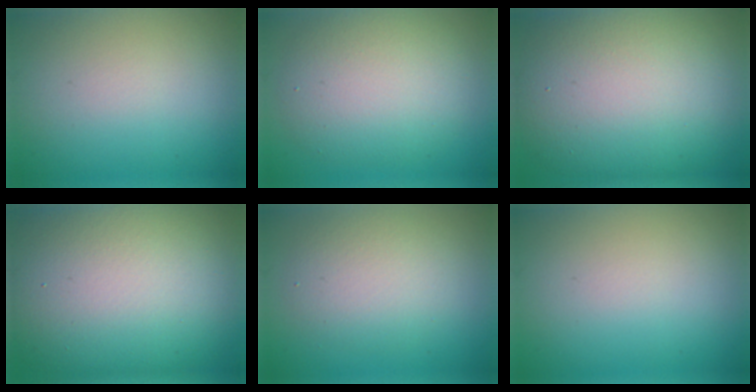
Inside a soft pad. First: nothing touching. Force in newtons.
{"total": 6.3, "press": 6.2, "slide": 0.8}
{"total": 14.5, "press": 14.4, "slide": 1.0}
{"total": 16.9, "press": 16.9, "slide": 1.0}
{"total": 3.8, "press": 3.8, "slide": 0.2}
{"total": 0.0}